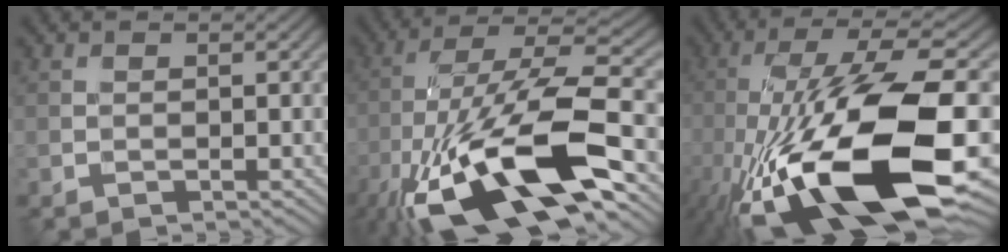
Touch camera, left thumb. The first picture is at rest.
{"total": 18.8, "force": [-8.8, 6.3, 15.3], "torque": [-0.296, 0.002, -0.161]}
{"total": 19.3, "force": [-6.7, 6.4, 16.9], "torque": [-0.323, -0.007, -0.111]}